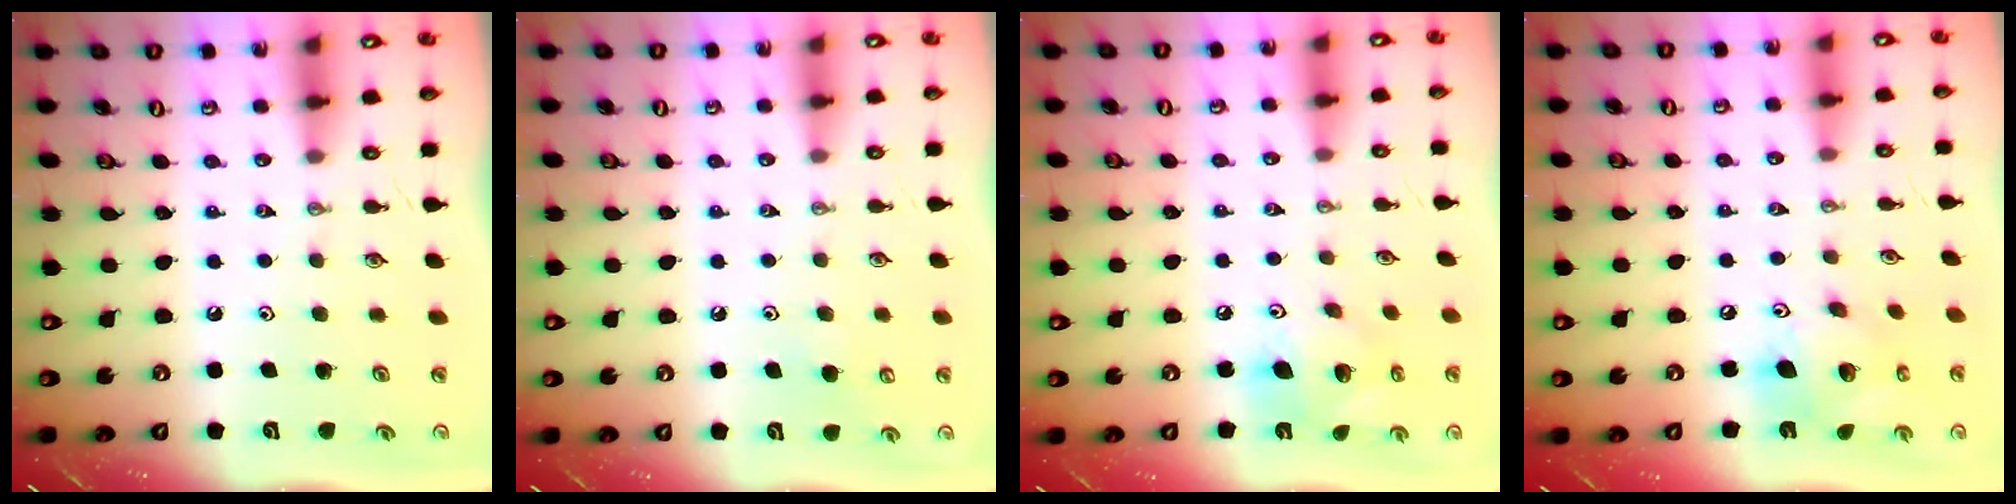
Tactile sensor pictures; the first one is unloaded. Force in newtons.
{"total": 4.3, "press": 4.2, "slide": 0.9}
{"total": 13.0, "press": 12.8, "slide": 2.2}
{"total": 15.9, "press": 15.5, "slide": 3.4}